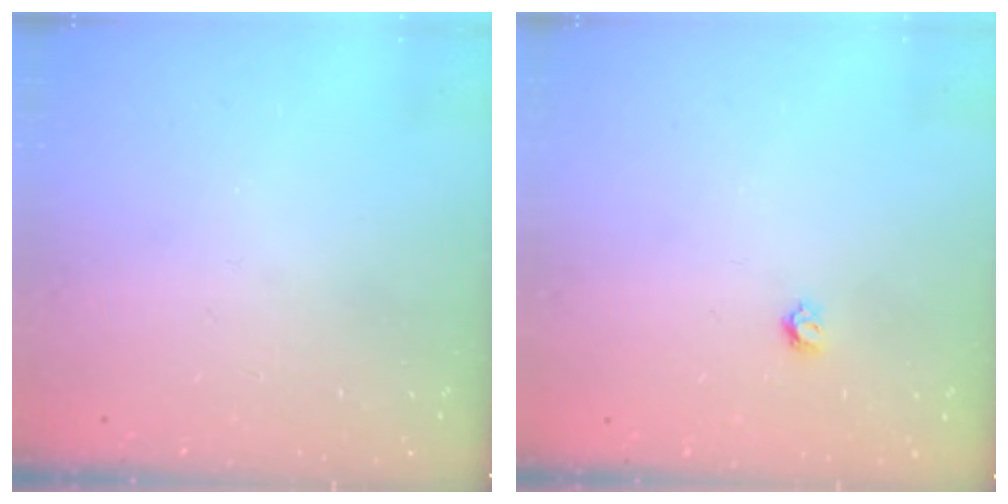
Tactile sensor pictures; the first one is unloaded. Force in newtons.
{"total": 3.3, "press": 3.3, "slide": 0.3}